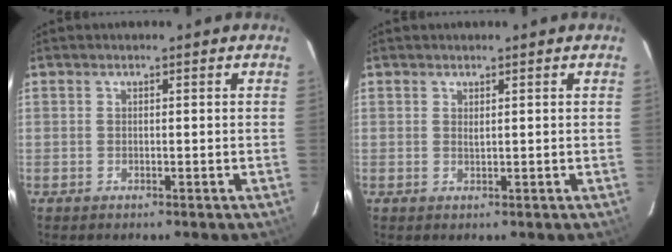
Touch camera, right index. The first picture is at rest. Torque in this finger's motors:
{"motor_torque": [-0.17, 0.03, -0.07, 0.01]}